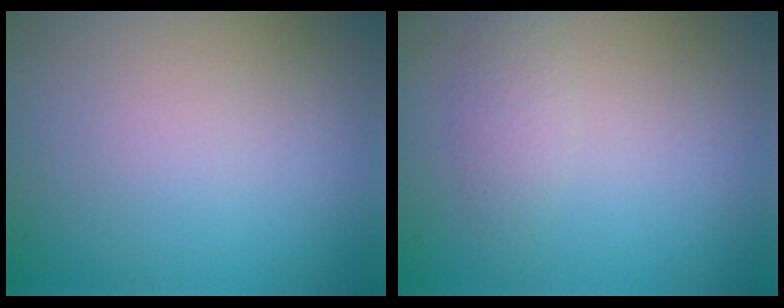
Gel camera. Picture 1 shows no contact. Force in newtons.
{"total": 1.6, "press": 1.6, "slide": 0.1}